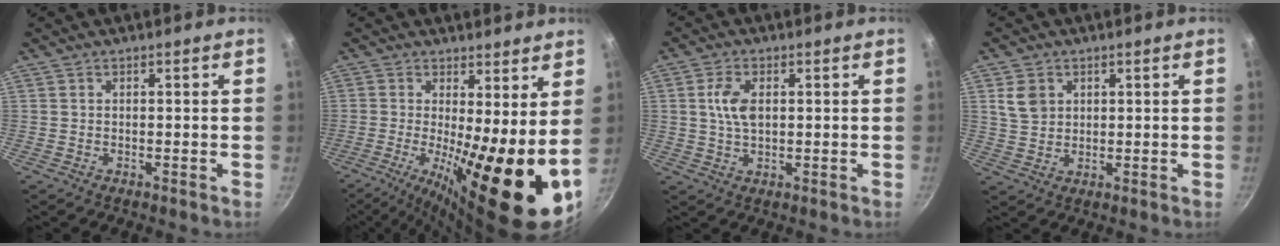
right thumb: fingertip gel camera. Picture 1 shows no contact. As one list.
[{"total": 16.5, "force": [-1.3, 4.0, 15.9], "torque": [-0.239, -0.021, -0.022]}, {"total": 5.5, "force": [0.9, 3.1, 4.4], "torque": [-0.078, 0.001, 0.018]}, {"total": 5.2, "force": [1.8, 4.1, 2.5], "torque": [-0.029, 0.000, 0.038]}]